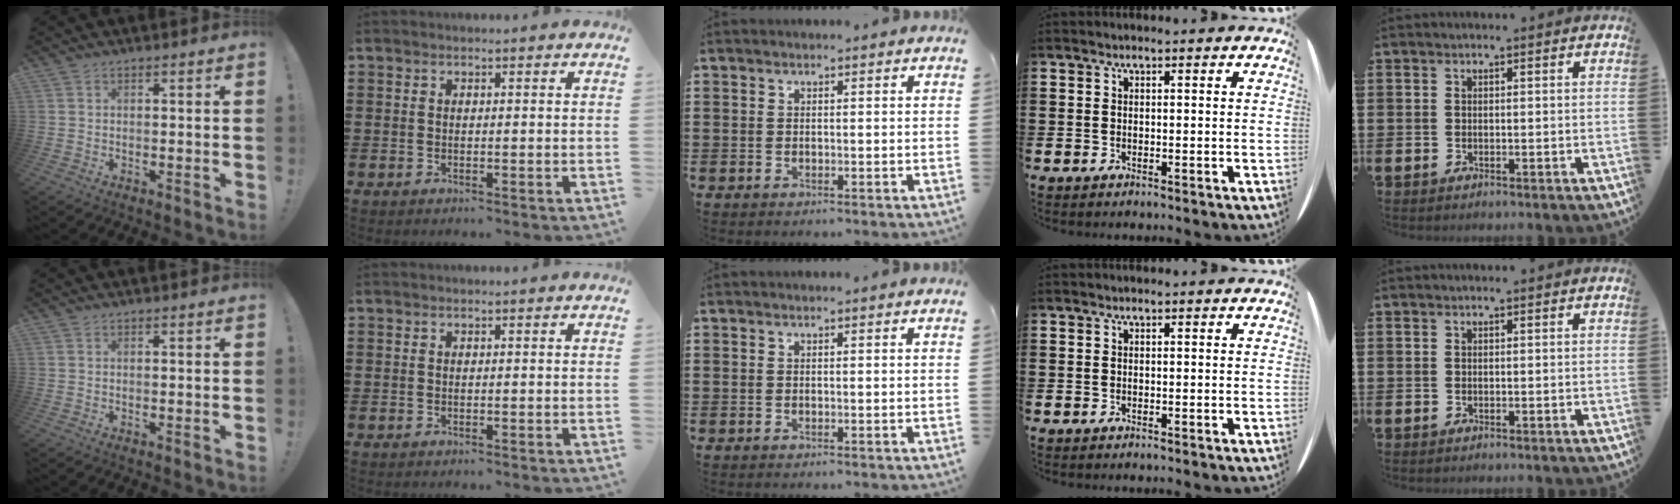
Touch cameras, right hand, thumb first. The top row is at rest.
{}